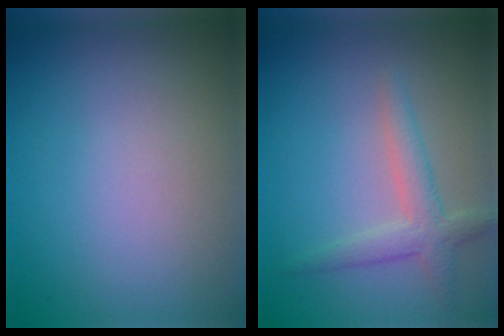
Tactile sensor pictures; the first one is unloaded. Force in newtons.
{"total": 2.7, "press": 2.7, "slide": 0.1}